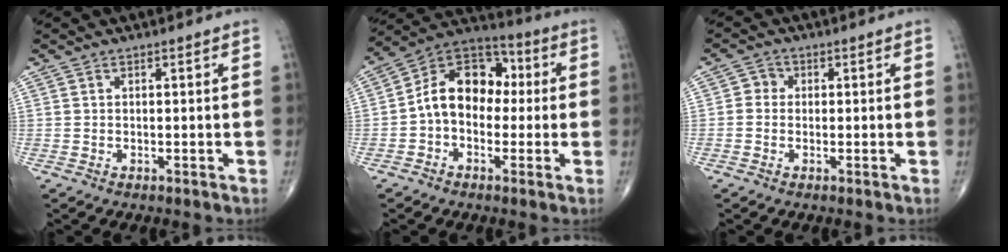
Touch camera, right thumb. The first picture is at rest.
{"total": 13.2, "force": [-0.2, 9.4, 9.3], "torque": [-0.122, 0.043, -0.020]}
{"total": 2.3, "force": [-0.1, 2.1, 0.9], "torque": [0.000, 0.007, -0.010]}